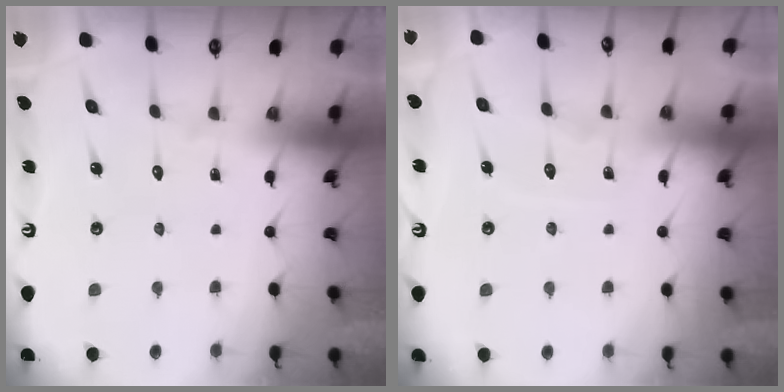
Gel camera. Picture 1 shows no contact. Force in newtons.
{"total": 6.7, "press": 6.6, "slide": 0.6}